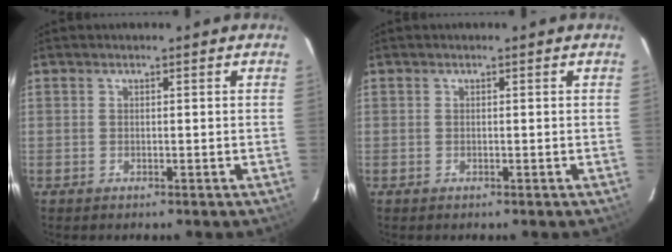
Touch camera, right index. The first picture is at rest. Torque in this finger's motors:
{"motor_torque": [0.00, 0.00, 0.00, 0.00]}